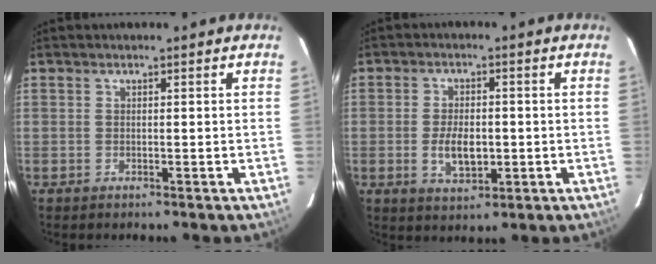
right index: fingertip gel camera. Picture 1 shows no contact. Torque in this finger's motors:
{"motor_torque": [0.44, -0.39, 0.17, 0.08]}